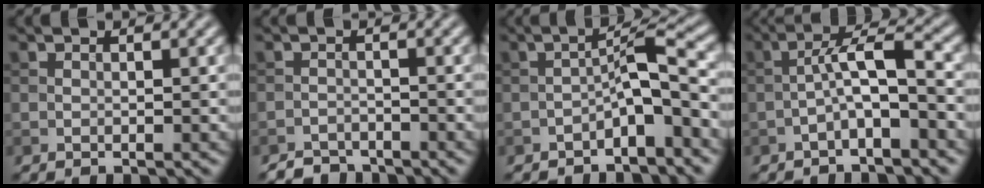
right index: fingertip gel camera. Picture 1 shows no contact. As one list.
[{"total": 2.3, "force": [-2.2, 0.7, 0.1], "torque": [0.005, 0.004, -0.042]}, {"total": 4.0, "force": [-2.0, 0.9, 3.3], "torque": [-0.053, 0.022, -0.038]}, {"total": 3.8, "force": [-1.5, 0.7, 3.5], "torque": [-0.062, 0.022, -0.033]}]